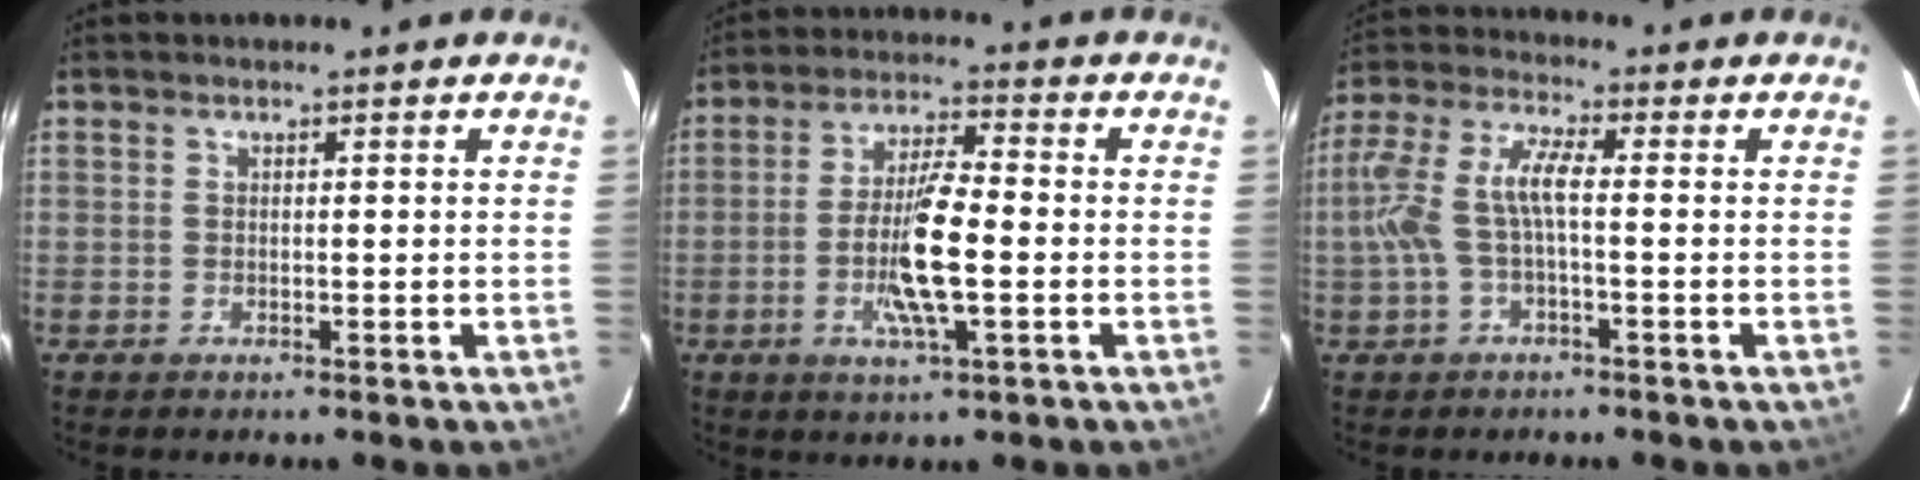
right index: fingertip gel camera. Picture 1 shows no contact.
{"total": 10.3, "force": [-2.5, 1.9, 9.9], "torque": [-0.190, -0.004, -0.048]}
{"total": 8.8, "force": [-1.2, 2.4, 8.3], "torque": [-0.184, 0.009, -0.021]}